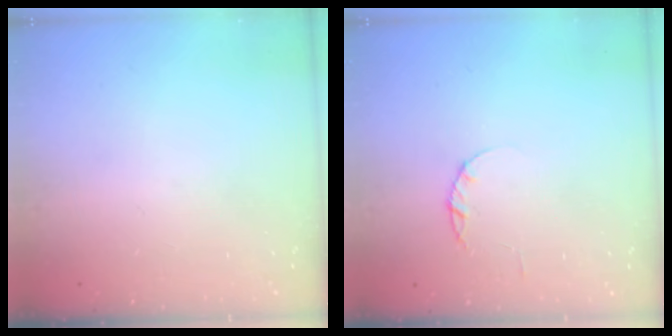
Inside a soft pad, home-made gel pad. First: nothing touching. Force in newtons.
{"total": 1.7, "press": 1.7, "slide": 0.3}